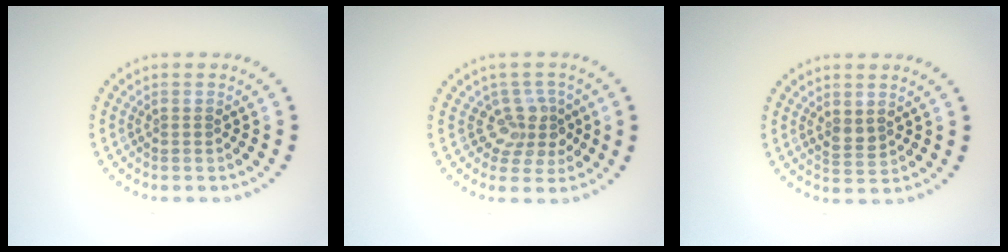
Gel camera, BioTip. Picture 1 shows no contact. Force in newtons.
{"total": 2.9, "press": 2.2, "slide": 1.8}
{"total": 1.5, "press": 1.3, "slide": 0.6}